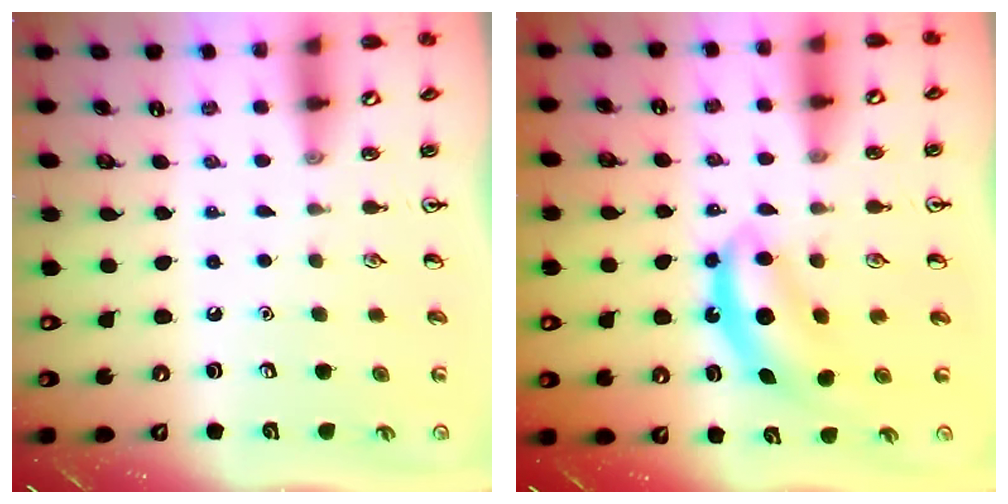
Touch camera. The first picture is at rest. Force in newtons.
{"total": 6.5, "press": 6.3, "slide": 1.5}